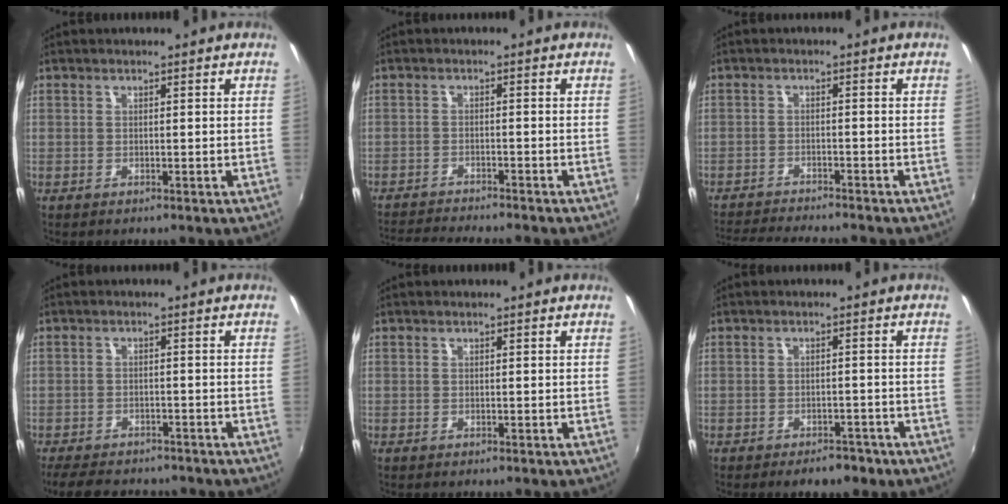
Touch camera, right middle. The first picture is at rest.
{"total": 8.6, "force": [-8.0, 0.1, 3.1], "torque": [-0.077, -0.017, -0.127]}
{"total": 9.9, "force": [-9.1, 0.3, 3.7], "torque": [-0.091, -0.017, -0.145]}
{"total": 9.1, "force": [-7.7, 3.4, 3.6], "torque": [-0.087, -0.012, -0.118]}
{"total": 0.0}
{"total": 5.0, "force": [-3.8, 2.3, 2.3], "torque": [-0.045, 0.002, -0.041]}